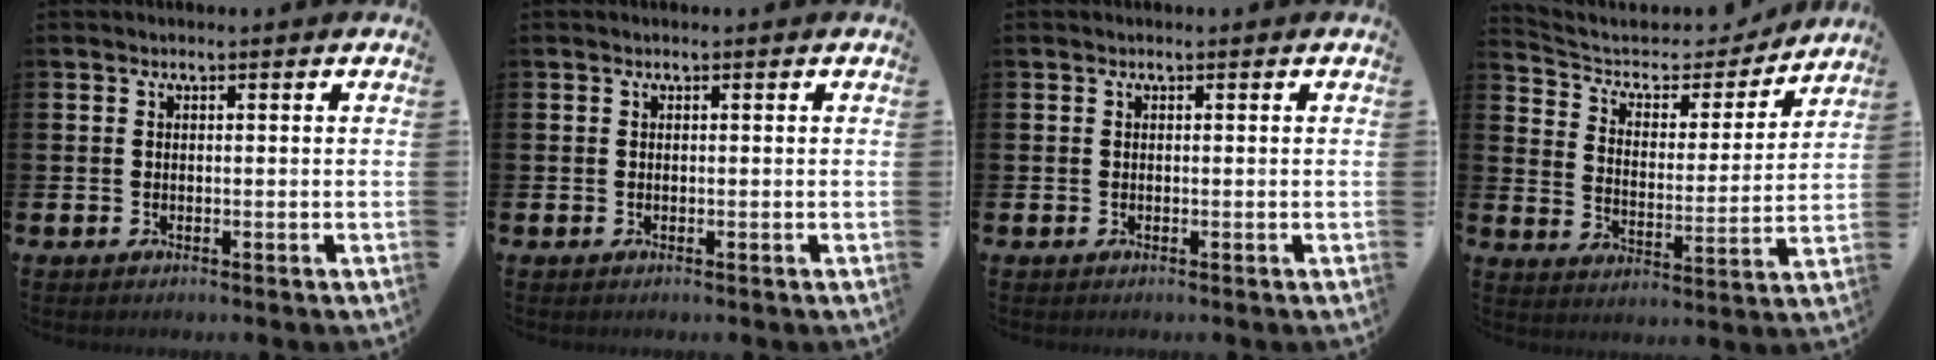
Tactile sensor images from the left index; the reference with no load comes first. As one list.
[{"total": 0.0}, {"total": 0.0}, {"total": 6.2, "force": [5.4, 2.6, 1.4], "torque": [-0.066, -0.038, 0.088]}]